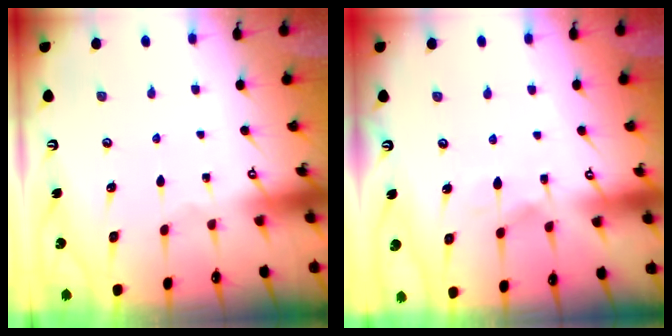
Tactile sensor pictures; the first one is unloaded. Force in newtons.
{"total": 5.0, "press": 5.0, "slide": 0.6}